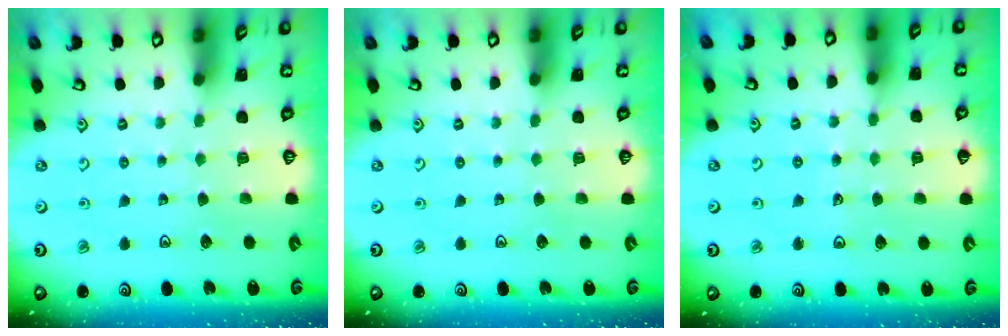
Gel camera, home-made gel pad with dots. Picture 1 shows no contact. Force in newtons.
{"total": 0.0}
{"total": 3.4, "press": 3.2, "slide": 1.3}